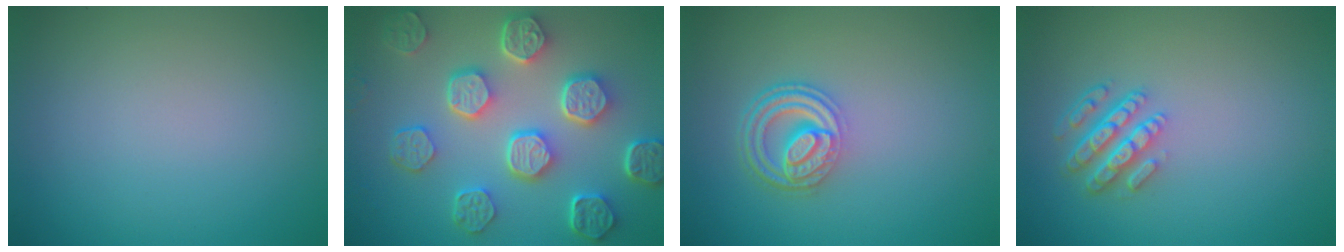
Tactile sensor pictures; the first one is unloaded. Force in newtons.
{"total": 7.9, "press": 6.0, "slide": 5.1}
{"total": 4.5, "press": 3.3, "slide": 3.0}
{"total": 4.3, "press": 3.2, "slide": 2.8}